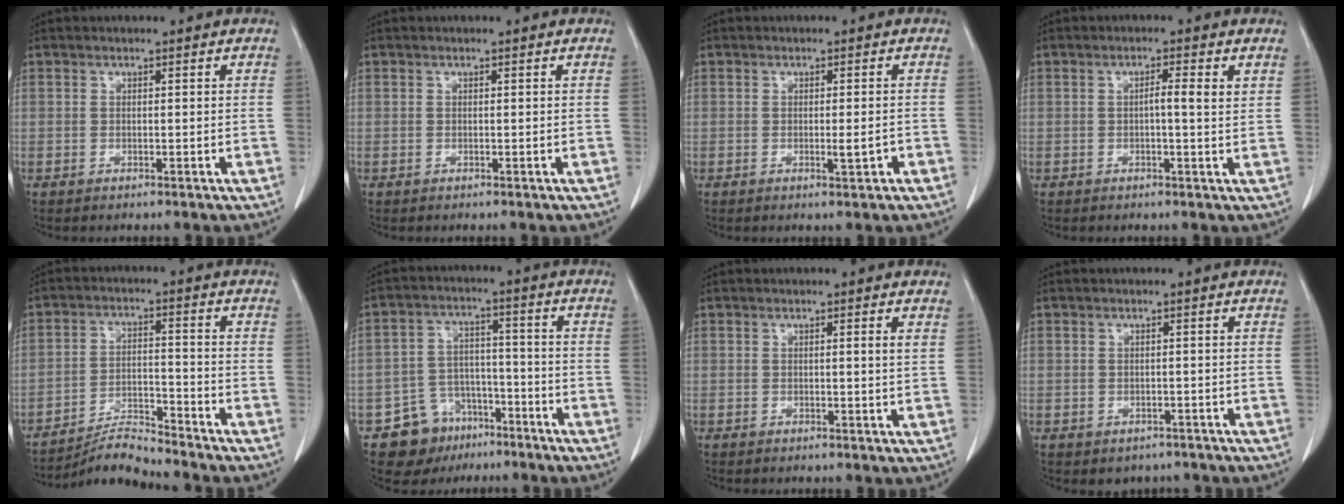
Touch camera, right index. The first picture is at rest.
{"total": 0.0}
{"total": 2.1, "force": [-0.8, 0.2, 2.0], "torque": [-0.029, -0.003, -0.011]}
{"total": 2.7, "force": [0.7, 0.2, 2.6], "torque": [-0.040, 0.005, 0.007]}
{"total": 6.2, "force": [-6.1, -1.0, 0.3], "torque": [-0.011, -0.003, -0.110]}
{"total": 8.8, "force": [-5.4, 6.7, 2.1], "torque": [-0.035, 0.023, -0.078]}
{"total": 1.0, "force": [0.4, -0.1, 0.9], "torque": [-0.012, 0.000, 0.003]}
{"total": 2.7, "force": [-1.9, 1.9, 0.4], "torque": [-0.003, 0.006, -0.021]}